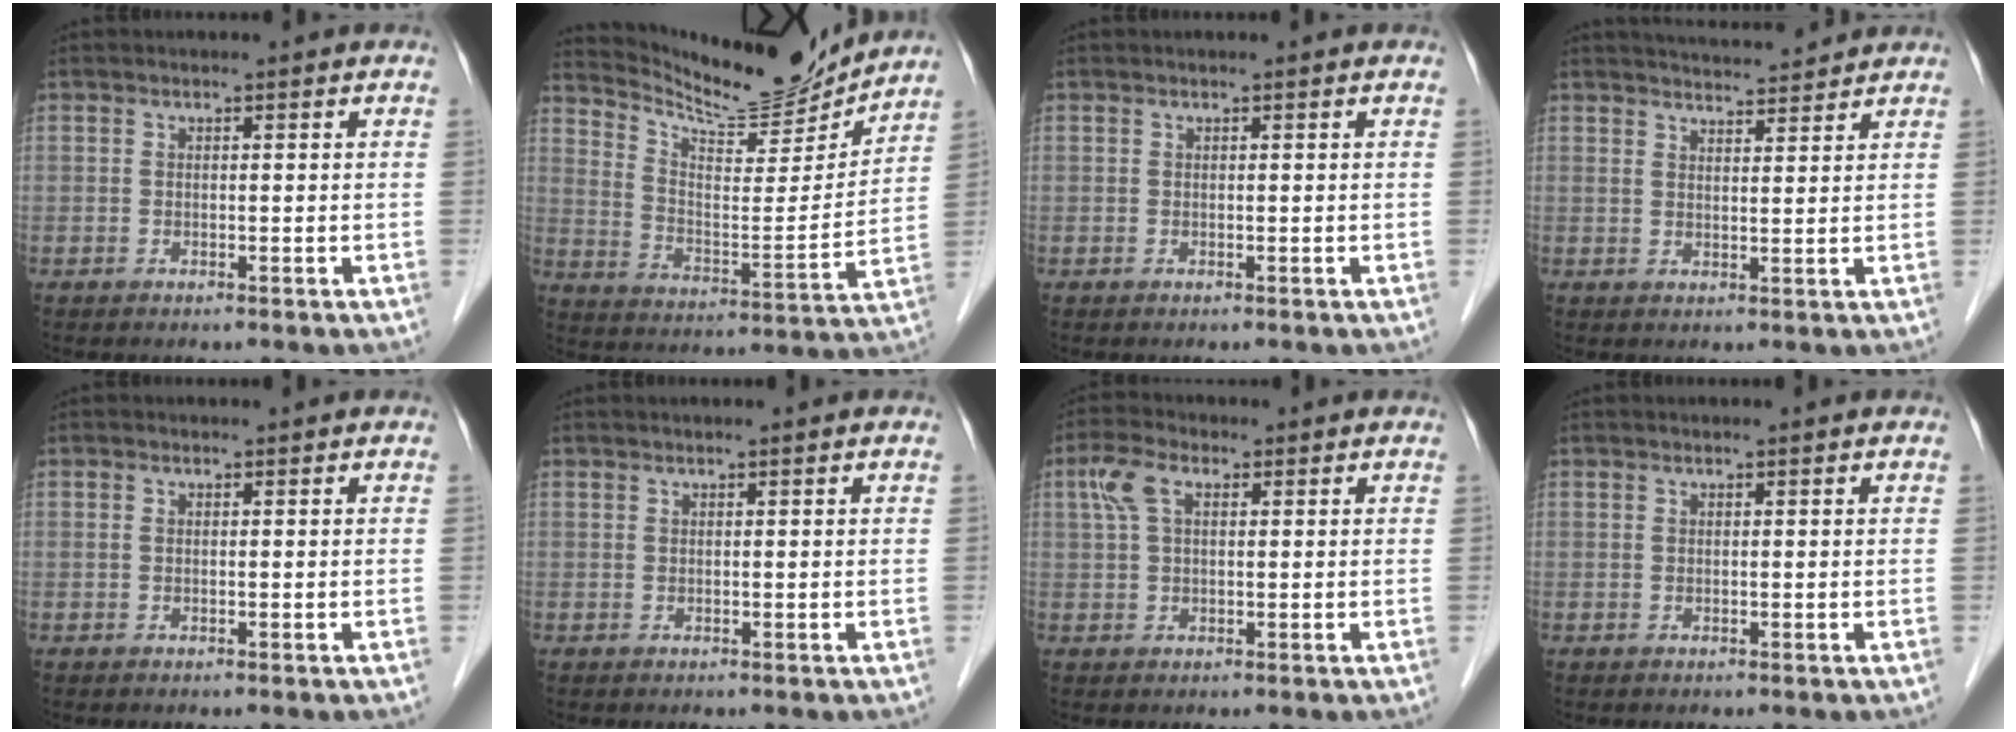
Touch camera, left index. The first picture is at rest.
{"total": 15.5, "force": [15.1, 0.8, 3.5], "torque": [-0.076, -0.033, 0.241]}
{"total": 0.0}
{"total": 7.2, "force": [7.0, 0.4, 1.7], "torque": [-0.030, 0.014, 0.101]}
{"total": 0.0}
{"total": 0.5, "force": [0.4, -0.2, 0.3], "torque": [-0.017, 0.003, 0.016]}
{"total": 3.9, "force": [1.4, 1.9, 3.1], "torque": [-0.079, 0.022, 0.032]}
{"total": 0.0}